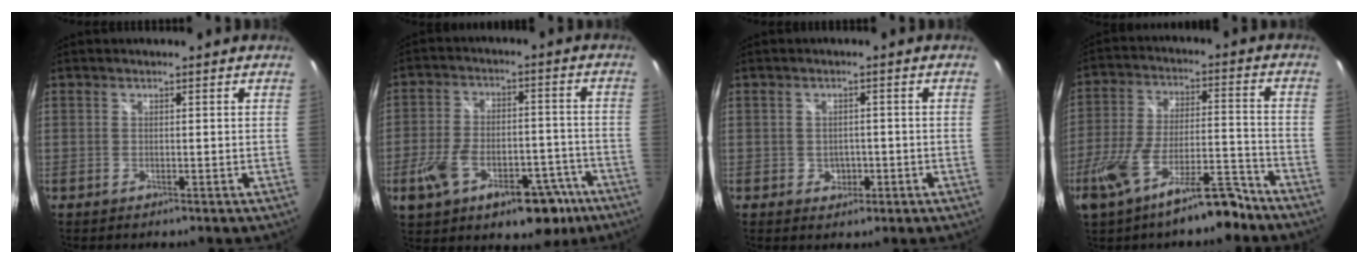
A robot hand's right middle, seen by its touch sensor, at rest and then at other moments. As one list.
[{"total": 17.6, "force": [-9.4, 9.5, 11.5], "torque": [-0.220, 0.003, -0.134]}, {"total": 3.2, "force": [-0.9, 2.8, 1.4], "torque": [-0.026, 0.001, -0.007]}, {"total": 15.5, "force": [-10.9, 3.9, 10.3], "torque": [-0.201, -0.017, -0.178]}]